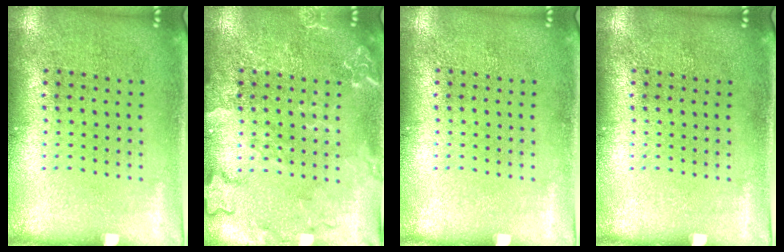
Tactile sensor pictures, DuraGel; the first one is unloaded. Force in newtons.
{"total": 3.1, "press": 3.0, "slide": 0.4}
{"total": 0.0}
{"total": 0.0}